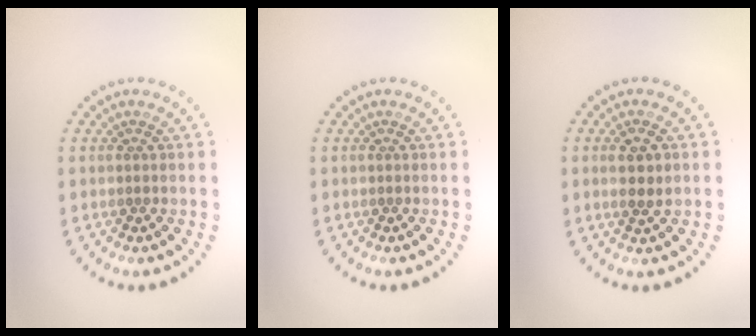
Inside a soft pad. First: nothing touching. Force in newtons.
{"total": 0.0}
{"total": 2.1, "press": 2.0, "slide": 0.7}